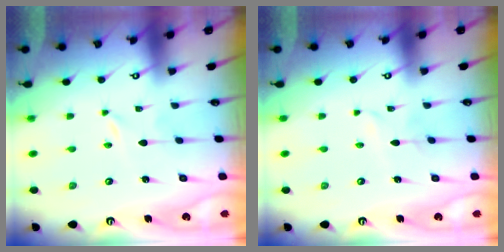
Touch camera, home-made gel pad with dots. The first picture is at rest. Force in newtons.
{"total": 2.1, "press": 2.1, "slide": 0.2}